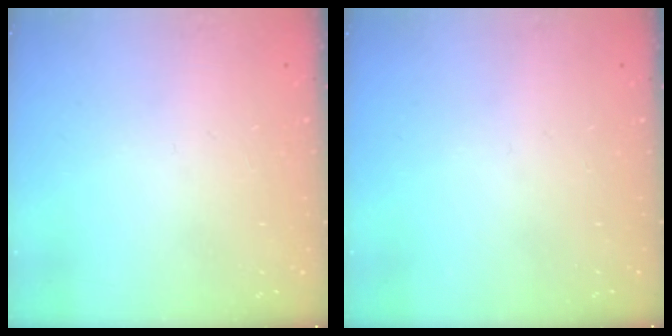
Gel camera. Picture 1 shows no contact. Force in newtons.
{"total": 0.0}